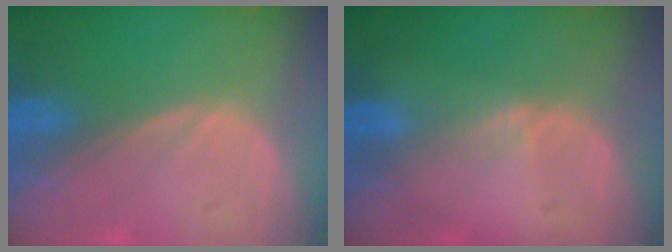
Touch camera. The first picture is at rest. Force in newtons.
{"total": 0.8, "press": 0.8, "slide": 0.2}